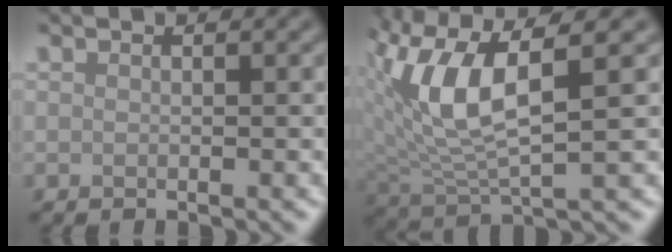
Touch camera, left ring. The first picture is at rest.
{"total": 7.9, "force": [1.9, 3.3, 6.9], "torque": [-0.155, 0.000, 0.034]}